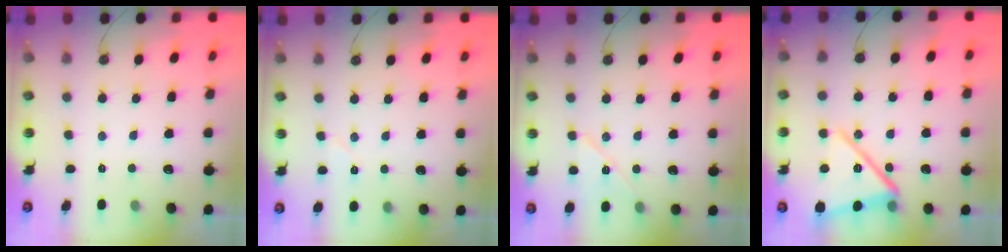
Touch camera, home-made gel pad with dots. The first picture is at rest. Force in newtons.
{"total": 4.6, "press": 4.5, "slide": 0.9}
{"total": 9.6, "press": 9.6, "slide": 1.0}
{"total": 18.5, "press": 17.3, "slide": 6.7}